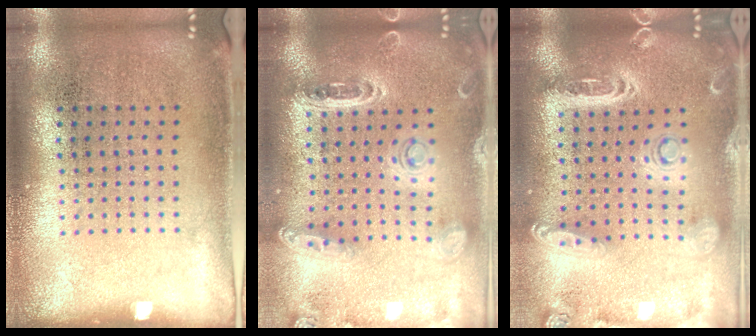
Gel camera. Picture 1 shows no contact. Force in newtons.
{"total": 1.4, "press": 1.4, "slide": 0.0}
{"total": 2.7, "press": 2.3, "slide": 1.3}